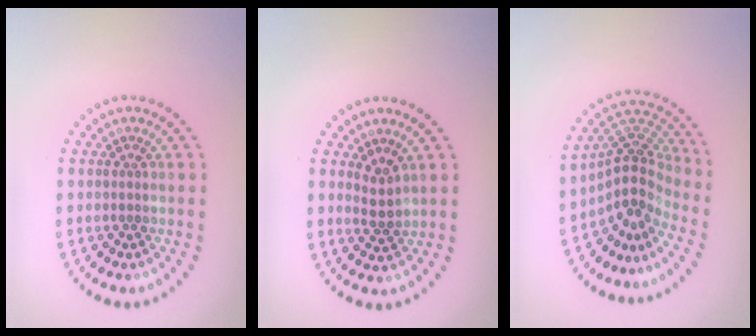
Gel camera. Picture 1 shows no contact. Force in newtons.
{"total": 1.9, "press": 1.6, "slide": 1.0}
{"total": 4.4, "press": 2.9, "slide": 3.2}